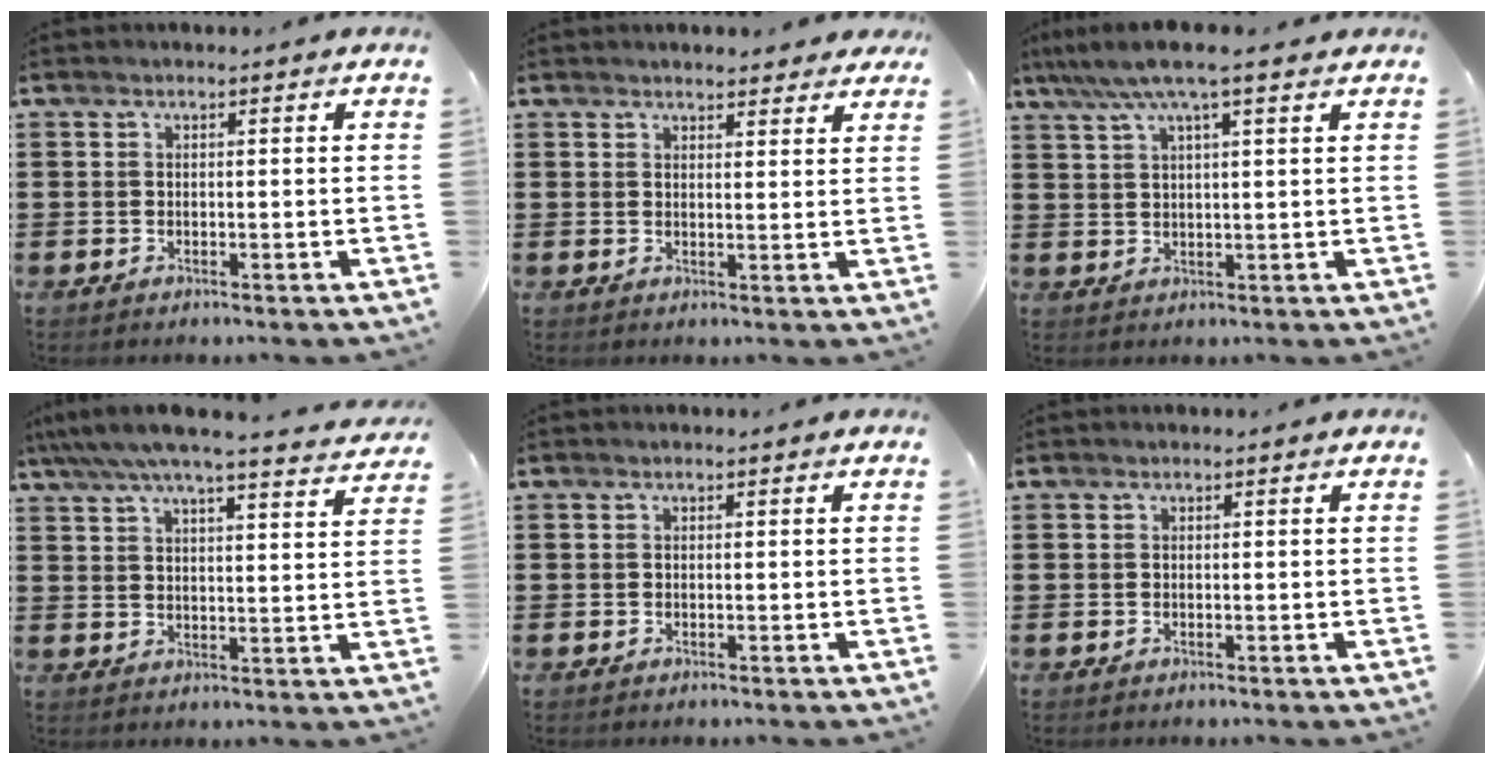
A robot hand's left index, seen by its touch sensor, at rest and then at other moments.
{"total": 2.6, "force": [2.5, 0.6, 0.4], "torque": [-0.008, -0.004, 0.045]}
{"total": 6.2, "force": [4.3, 0.5, 4.5], "torque": [-0.097, -0.004, 0.075]}
{"total": 6.2, "force": [5.5, 0.2, 2.8], "torque": [-0.077, -0.029, 0.093]}
{"total": 0.0}
{"total": 0.0}